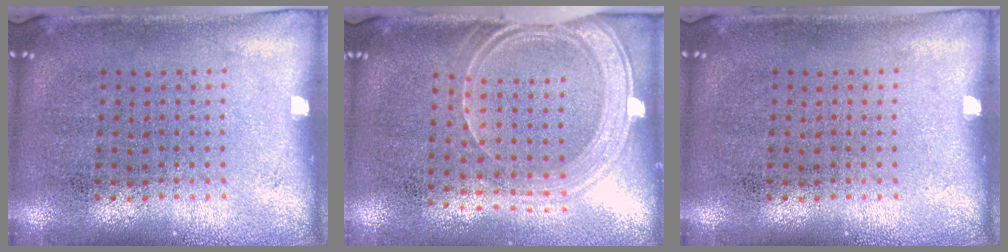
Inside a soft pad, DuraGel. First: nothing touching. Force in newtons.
{"total": 1.9, "press": 1.7, "slide": 0.9}
{"total": 0.0}